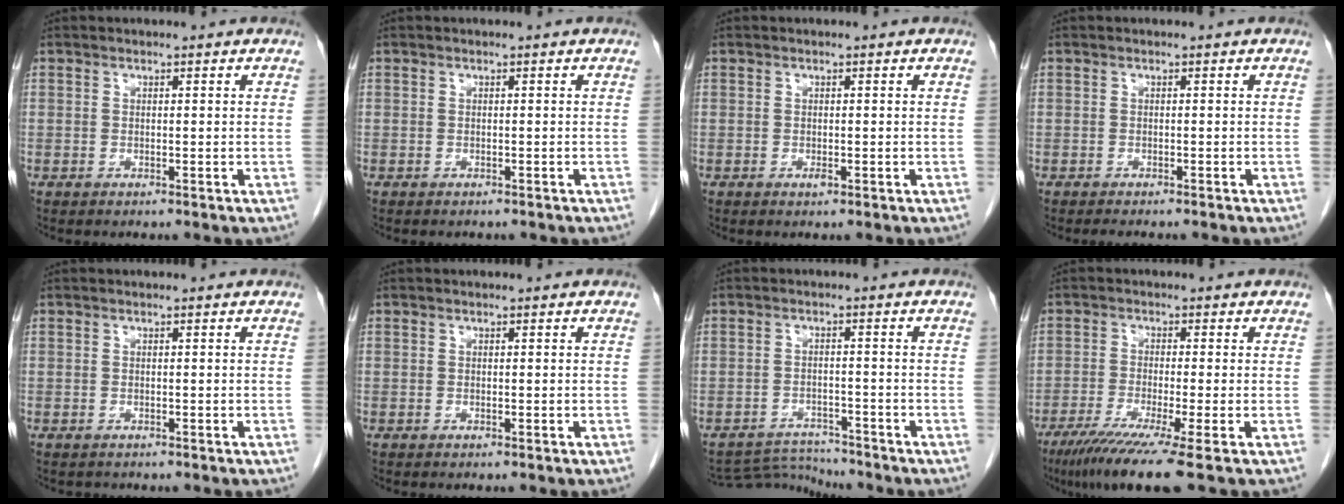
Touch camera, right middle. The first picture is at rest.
{"total": 1.8, "force": [-1.6, 0.7, 0.6], "torque": [-0.014, -0.002, -0.016]}
{"total": 0.6, "force": [-0.3, 0.2, 0.5], "torque": [-0.009, 0.000, -0.004]}
{"total": 2.2, "force": [-1.9, 0.5, 1.0], "torque": [-0.016, -0.004, -0.020]}
{"total": 0.5, "force": [-0.4, 0.3, 0.0], "torque": [-0.009, 0.001, -0.007]}
{"total": 0.0}
{"total": 4.9, "force": [-4.6, -0.3, -1.5], "torque": [0.024, -0.001, -0.077]}
{"total": 9.3, "force": [-6.2, -1.4, 6.7], "torque": [-0.108, -0.031, -0.102]}